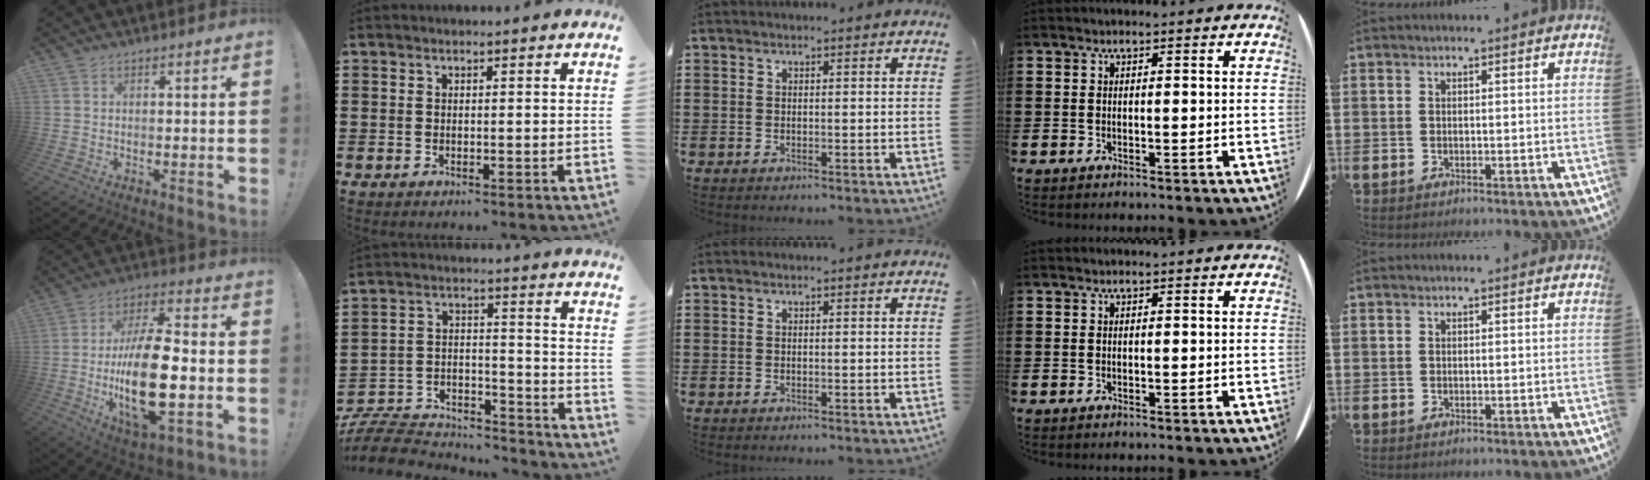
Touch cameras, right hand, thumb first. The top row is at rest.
{"thumb": {"total": 21.4, "force": [-3.6, 8.7, 19.3], "torque": [-0.360, 0.000, -0.057]}, "index": {"total": 8.6, "force": [-8.1, 2.1, 1.9], "torque": [-0.044, 0.014, -0.163]}}